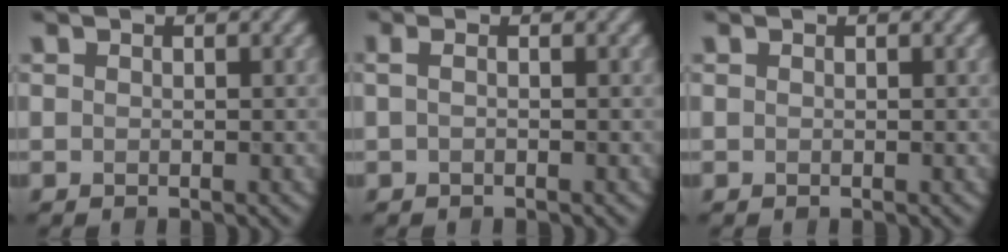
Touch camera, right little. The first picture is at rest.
{"total": 1.2, "force": [-0.2, 0.4, 1.1], "torque": [-0.019, 0.006, -0.016]}
{"total": 0.0}